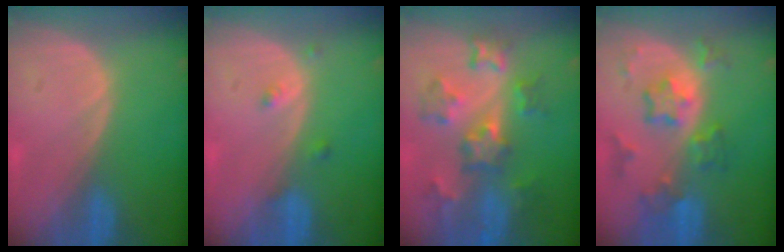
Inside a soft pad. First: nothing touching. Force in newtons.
{"total": 1.6, "press": 1.5, "slide": 0.1}
{"total": 8.3, "press": 7.8, "slide": 2.9}
{"total": 8.1, "press": 7.0, "slide": 4.0}